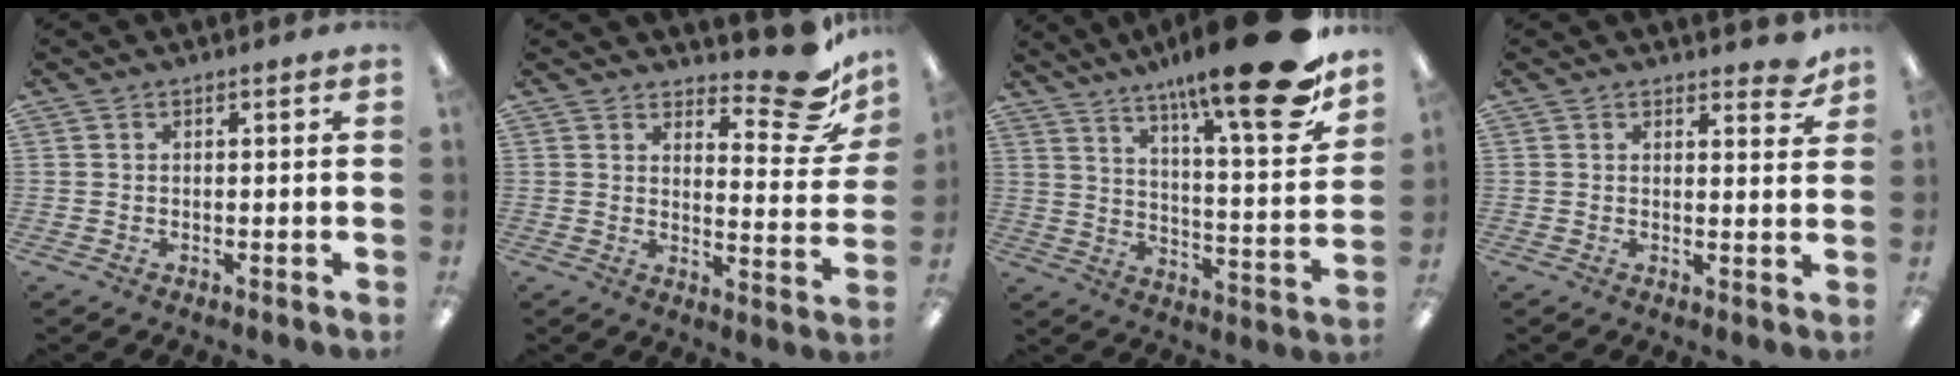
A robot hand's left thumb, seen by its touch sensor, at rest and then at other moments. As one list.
[{"total": 12.1, "force": [9.2, 3.8, 6.8], "torque": [-0.069, -0.075, 0.155]}, {"total": 22.5, "force": [15.6, 3.9, 15.7], "torque": [-0.237, -0.111, 0.243]}, {"total": 3.9, "force": [3.2, 1.4, 1.8], "torque": [-0.011, -0.018, 0.053]}]